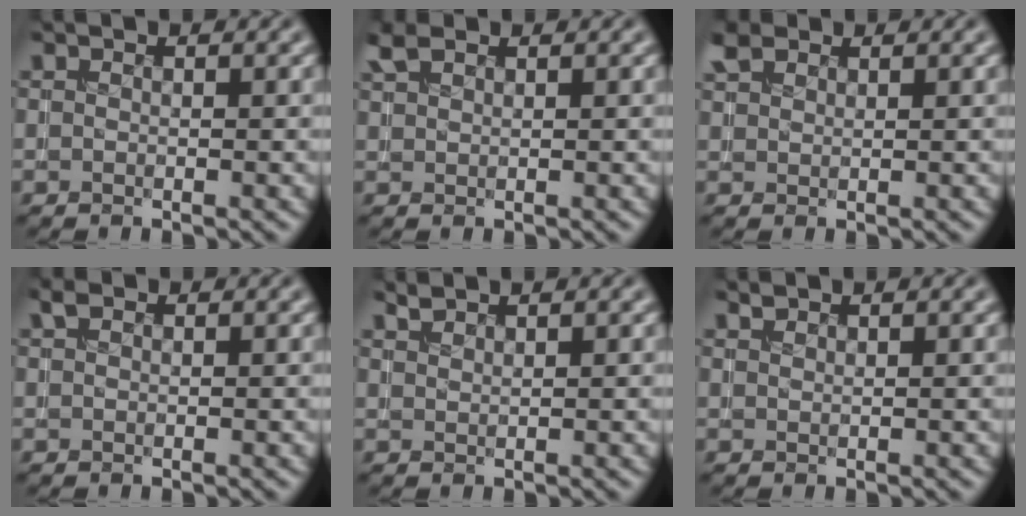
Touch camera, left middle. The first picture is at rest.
{"total": 2.1, "force": [1.6, 0.9, 1.0], "torque": [-0.027, 0.010, 0.036]}
{"total": 2.1, "force": [1.6, 1.1, 0.8], "torque": [-0.020, 0.009, 0.037]}
{"total": 1.0, "force": [0.7, 0.5, 0.5], "torque": [-0.011, 0.004, 0.013]}
{"total": 1.0, "force": [1.0, 0.1, 0.2], "torque": [-0.002, 0.000, 0.022]}
{"total": 0.6, "force": [0.6, 0.1, 0.1], "torque": [0.001, 0.000, 0.015]}